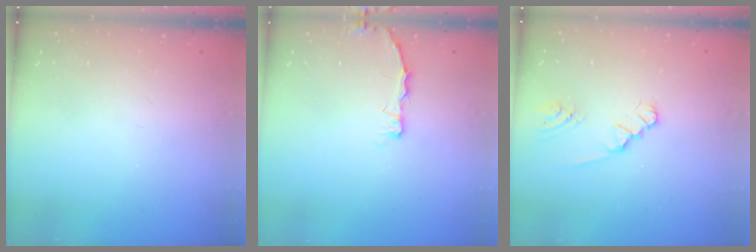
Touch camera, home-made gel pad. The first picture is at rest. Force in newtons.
{"total": 2.9, "press": 2.9, "slide": 0.3}
{"total": 1.9, "press": 1.9, "slide": 0.2}